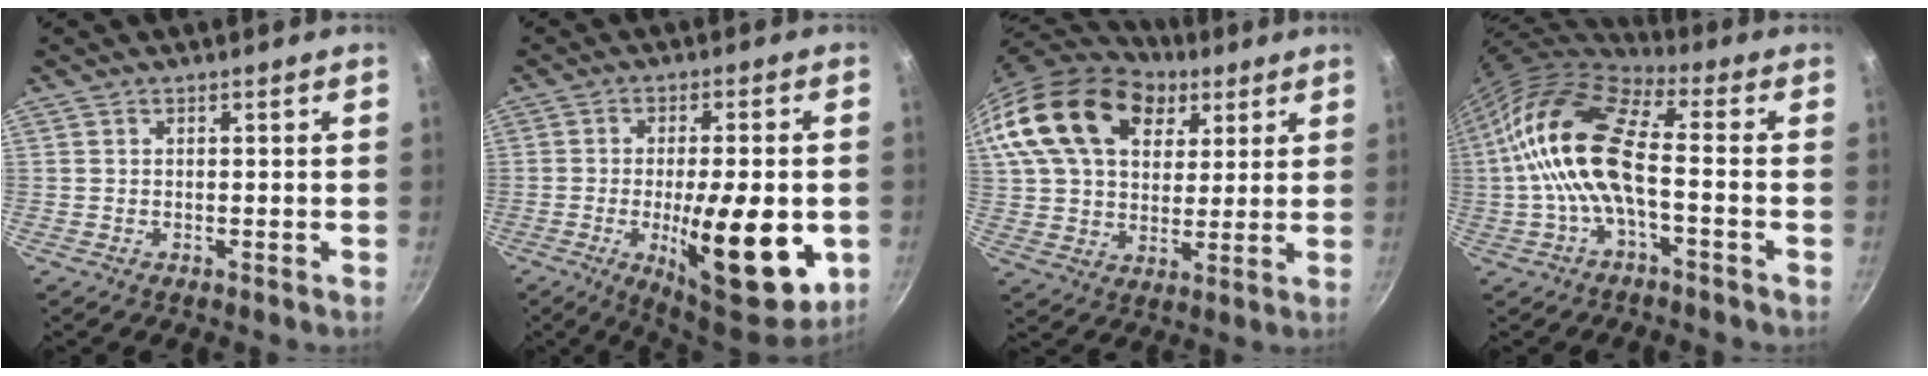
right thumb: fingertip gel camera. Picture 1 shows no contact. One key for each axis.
{"total": 19.7, "fx": -4.4, "fy": 6.7, "fz": 18.1, "tx": -0.241, "ty": 0.002, "tz": -0.055}
{"total": 23.4, "fx": 10.0, "fy": 16.0, "fz": 13.9, "tx": -0.239, "ty": -0.001, "tz": 0.176}
{"total": 14.6, "fx": -1.5, "fy": 6.0, "fz": 13.2, "tx": -0.254, "ty": 0.034, "tz": -0.041}